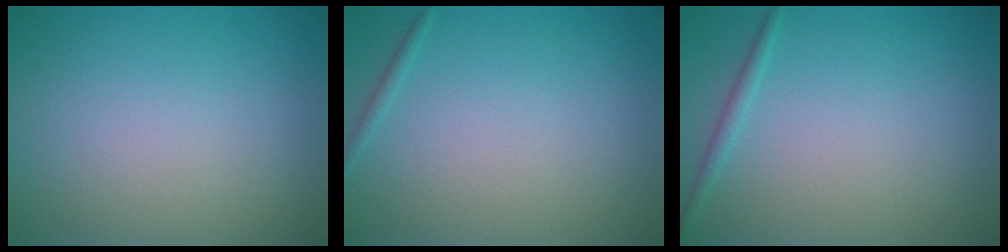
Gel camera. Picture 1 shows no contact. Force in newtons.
{"total": 0.6, "press": 0.6, "slide": 0.1}
{"total": 1.0, "press": 1.0, "slide": 0.1}